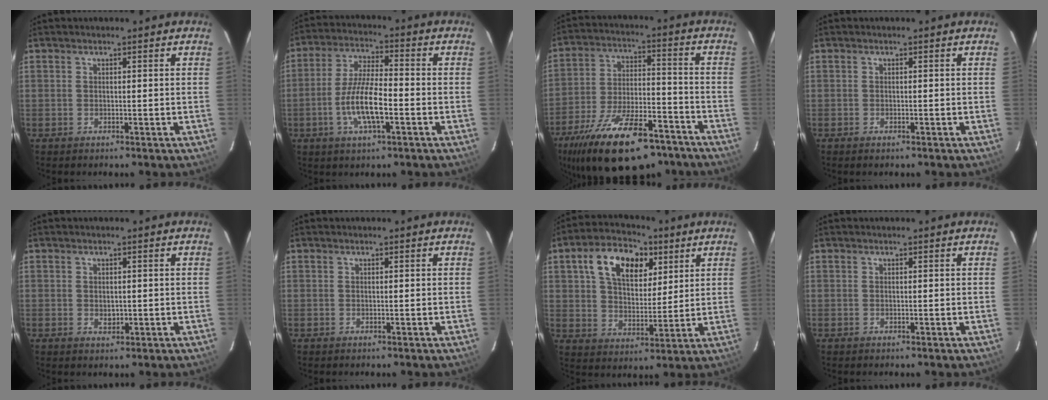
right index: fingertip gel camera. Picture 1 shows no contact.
{"total": 9.9, "force": [-3.3, 2.6, 9.0], "torque": [-0.180, -0.002, -0.061]}
{"total": 24.2, "force": [-17.0, 9.4, 14.4], "torque": [-0.267, -0.024, -0.255]}
{"total": 0.7, "force": [-0.5, 0.3, 0.2], "torque": [-0.004, -0.003, -0.010]}
{"total": 1.8, "force": [-0.1, 1.4, 1.1], "torque": [-0.015, 0.000, 0.001]}
{"total": 0.0}
{"total": 13.7, "force": [6.1, 8.5, 8.9], "torque": [-0.160, 0.026, 0.103]}
{"total": 0.0}